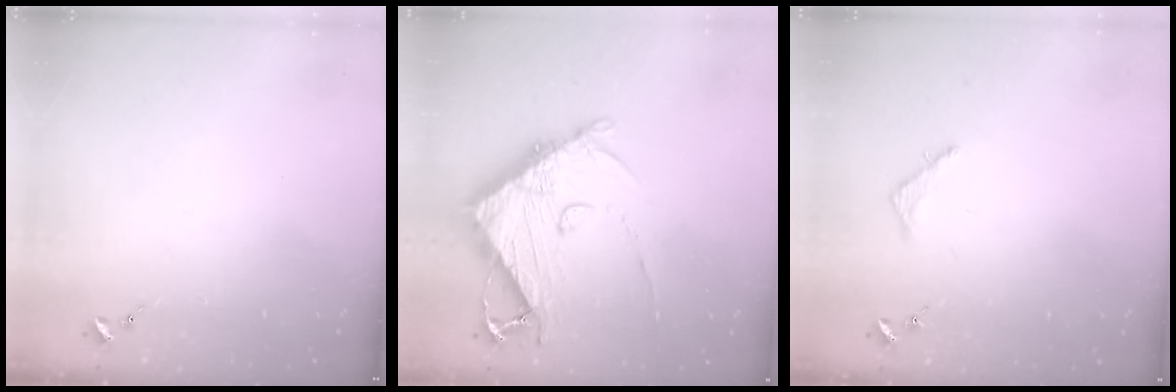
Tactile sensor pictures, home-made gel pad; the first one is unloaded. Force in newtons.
{"total": 14.2, "press": 14.1, "slide": 1.7}
{"total": 2.5, "press": 2.5, "slide": 0.2}